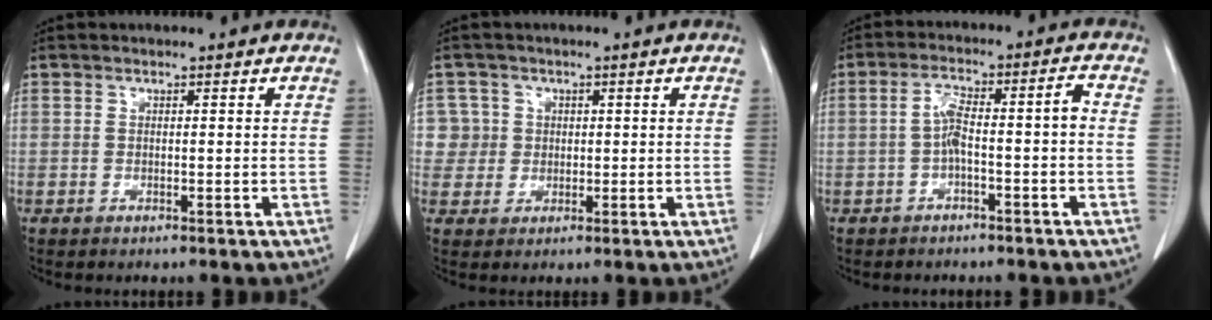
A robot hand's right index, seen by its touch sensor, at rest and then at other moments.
{"total": 4.4, "force": [0.7, 4.4, -0.3], "torque": [0.024, 0.013, 0.015]}
{"total": 5.7, "force": [-1.4, 0.9, 5.5], "torque": [-0.105, 0.029, -0.023]}